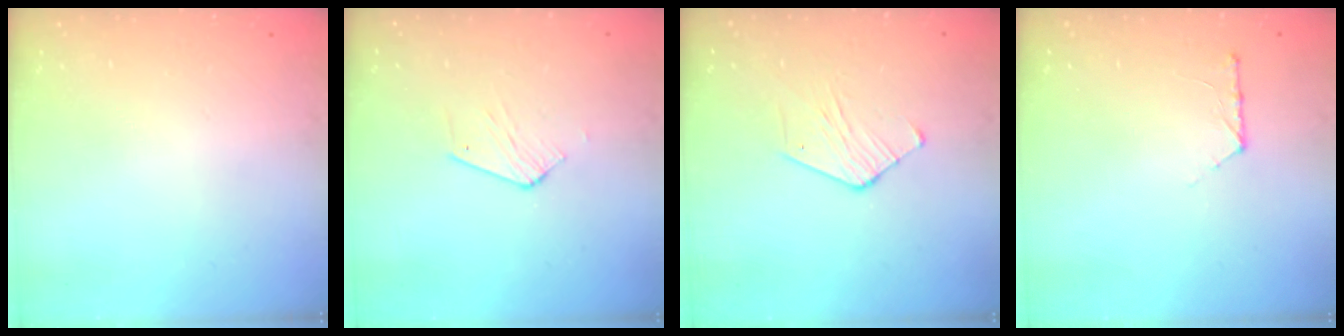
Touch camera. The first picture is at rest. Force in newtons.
{"total": 2.6, "press": 2.6, "slide": 0.1}
{"total": 4.0, "press": 4.0, "slide": 0.3}
{"total": 6.0, "press": 6.0, "slide": 0.7}